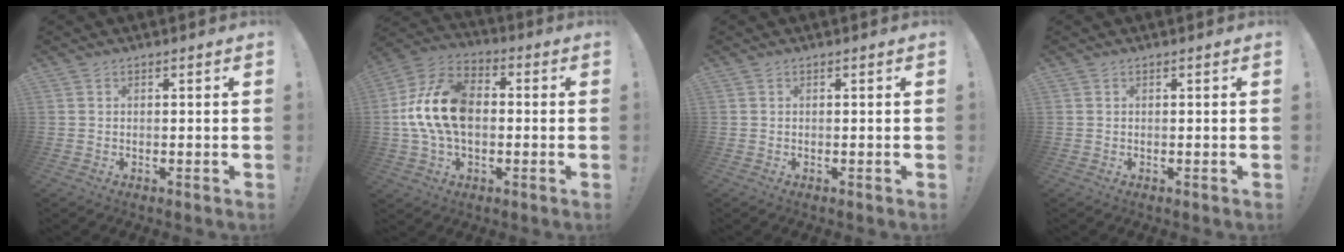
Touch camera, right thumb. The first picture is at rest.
{"total": 18.1, "force": [-0.2, 12.2, 13.4], "torque": [-0.244, 0.020, 0.000]}
{"total": 0.0}
{"total": 0.0}